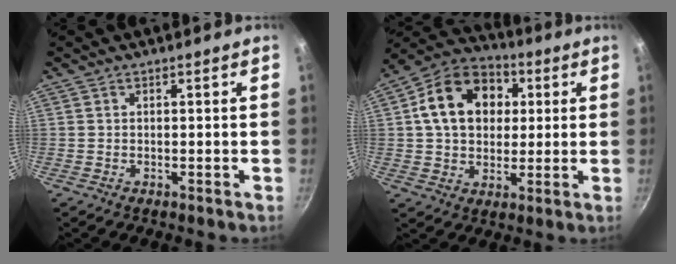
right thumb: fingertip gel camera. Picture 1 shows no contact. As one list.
[{"total": 16.3, "force": [3.5, 12.4, 10.0], "torque": [-0.145, 0.022, 0.045]}]